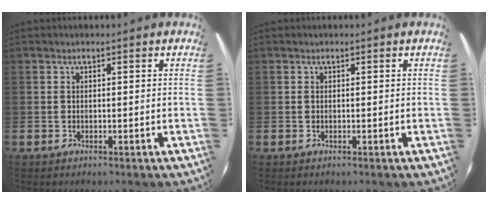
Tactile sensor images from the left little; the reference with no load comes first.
{"total": 0.0}